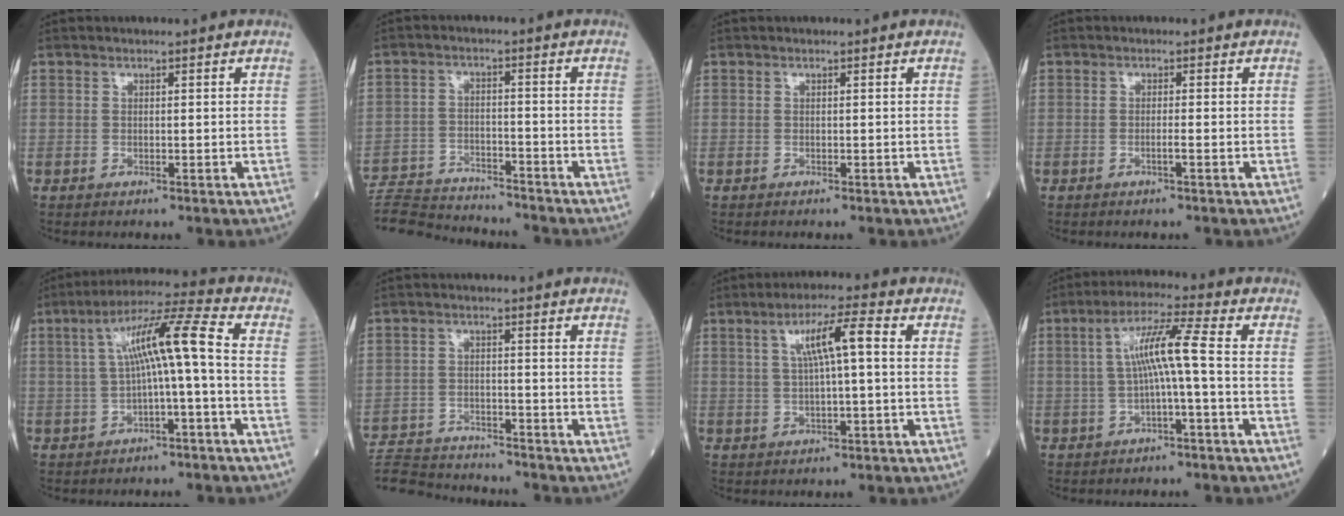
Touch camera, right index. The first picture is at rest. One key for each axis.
{"total": 12.0, "fx": -11.8, "fy": 0.7, "fz": 1.7, "tx": -0.032, "ty": 0.010, "tz": -0.197}
{"total": 0.0}
{"total": 1.0, "fx": -0.5, "fy": -0.2, "fz": 0.9, "tx": -0.015, "ty": 0.001, "tz": -0.011}
{"total": 9.3, "fx": 0.1, "fy": 0.1, "fz": 9.3, "tx": -0.158, "ty": 0.032, "tz": 0.002}
{"total": 12.6, "fx": -12.1, "fy": 2.0, "fz": 2.8, "tx": -0.057, "ty": 0.007, "tz": -0.190}
{"total": 6.5, "fx": 1.3, "fy": 0.3, "fz": 6.3, "tx": -0.114, "ty": 0.016, "tz": 0.024}
{"total": 7.1, "fx": -0.4, "fy": -0.5, "fz": 7.1, "tx": -0.130, "ty": 0.022, "tz": -0.006}